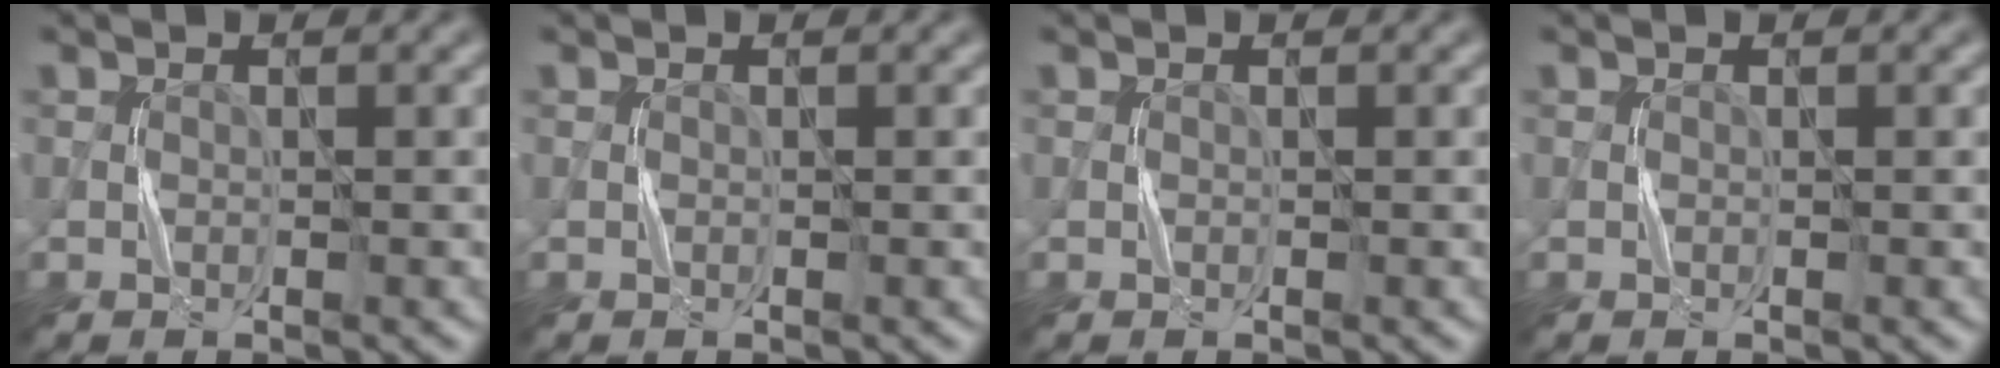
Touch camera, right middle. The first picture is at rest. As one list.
[{"total": 0.0}, {"total": 0.0}, {"total": 0.0}]